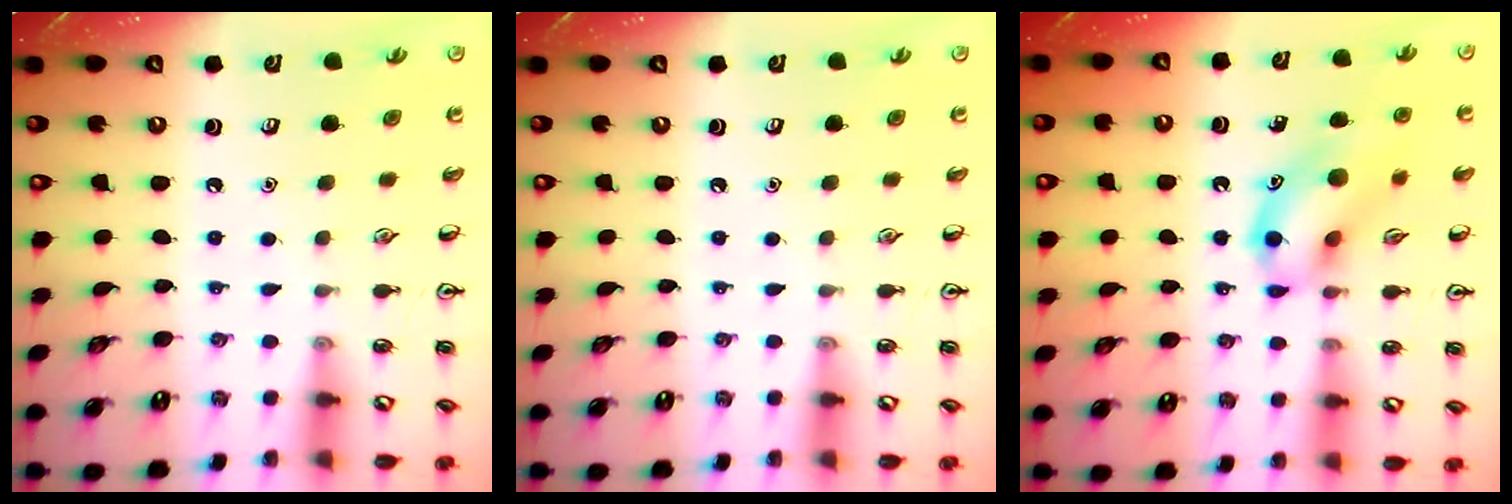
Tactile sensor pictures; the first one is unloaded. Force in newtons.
{"total": 0.0}
{"total": 12.4, "press": 12.3, "slide": 2.0}